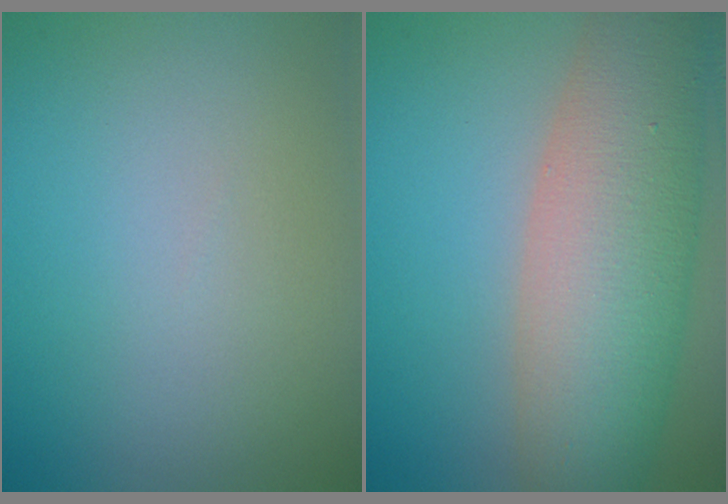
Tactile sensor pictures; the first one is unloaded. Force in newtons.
{"total": 11.6, "press": 11.6, "slide": 0.8}